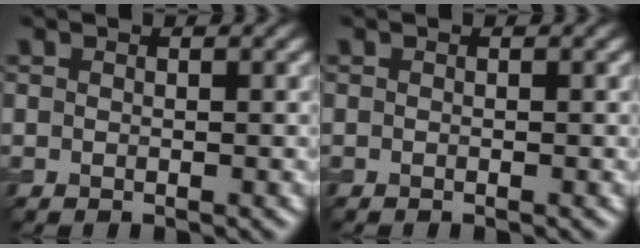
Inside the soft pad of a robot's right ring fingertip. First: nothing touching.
{"total": 0.0}